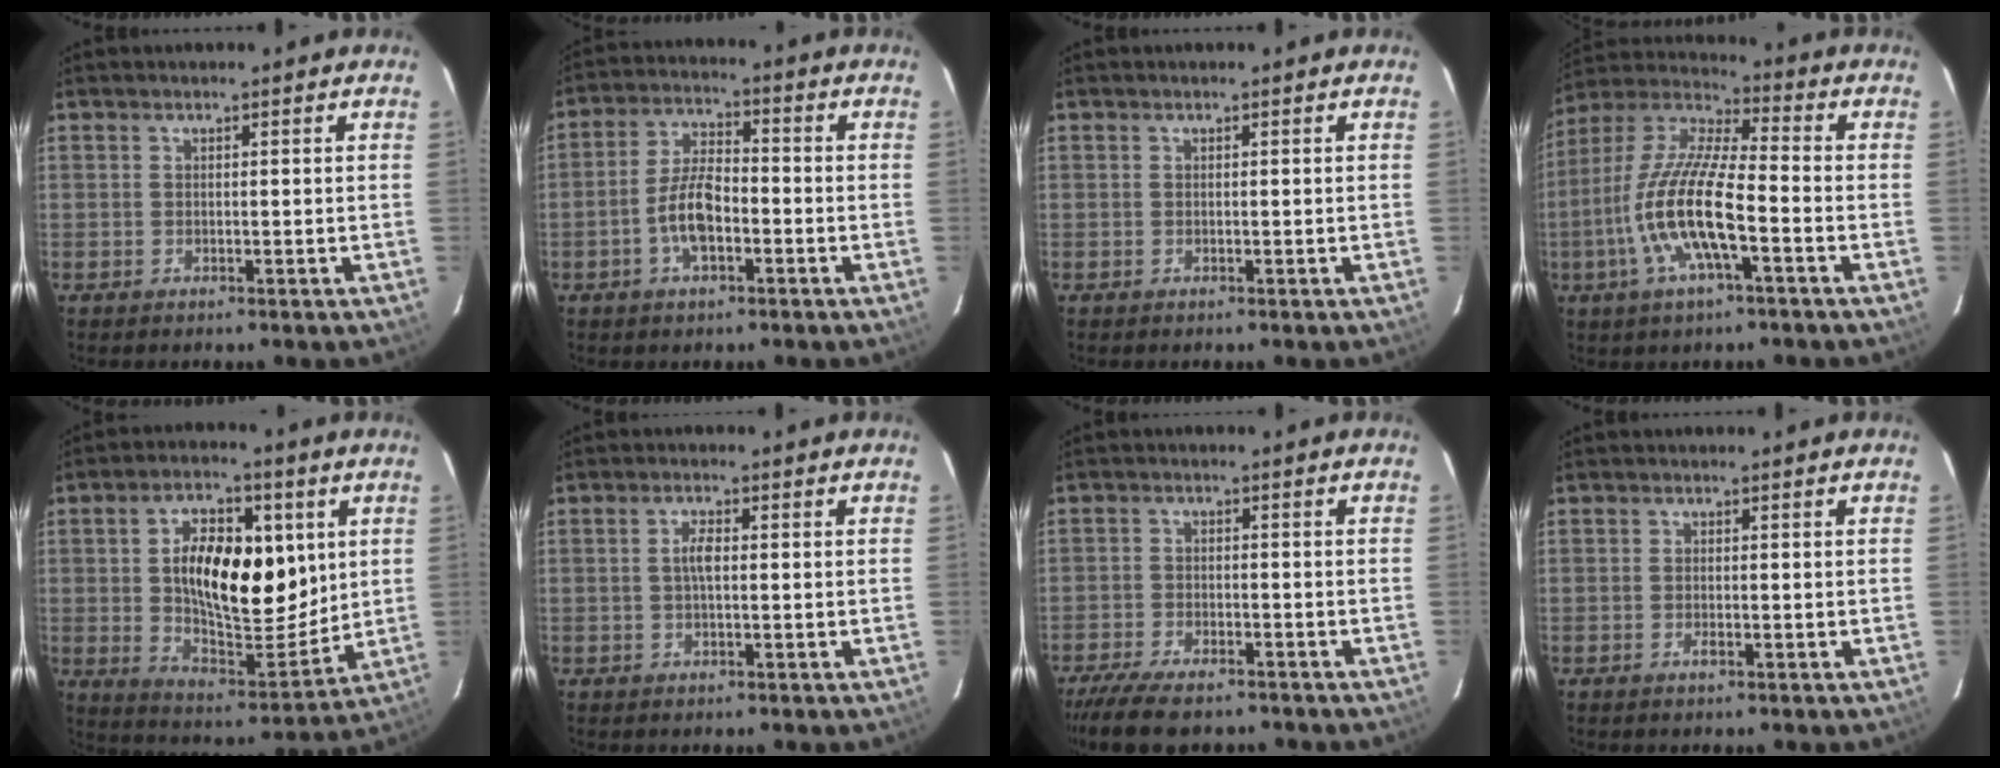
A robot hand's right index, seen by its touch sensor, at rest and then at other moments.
{"total": 7.8, "force": [-2.8, 3.3, 6.5], "torque": [-0.133, 0.010, -0.051]}
{"total": 0.0}
{"total": 15.4, "force": [-5.0, 3.5, 14.2], "torque": [-0.290, -0.007, -0.103]}
{"total": 17.7, "force": [3.2, 9.3, 14.7], "torque": [-0.250, 0.001, 0.060]}
{"total": 2.4, "force": [0.0, 0.9, 2.3], "torque": [-0.045, 0.005, 0.000]}
{"total": 10.8, "force": [-8.9, 3.3, 5.1], "torque": [-0.123, -0.026, -0.153]}
{"total": 1.1, "force": [-0.5, 0.5, 0.9], "torque": [-0.017, -0.001, -0.009]}